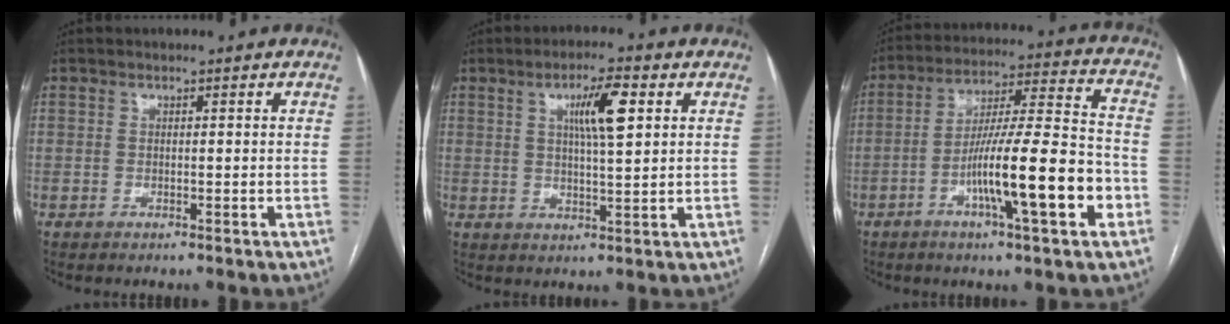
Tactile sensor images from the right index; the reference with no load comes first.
{"total": 7.0, "force": [2.5, 0.9, 6.5], "torque": [-0.115, 0.007, 0.042]}
{"total": 16.4, "force": [-5.7, 1.1, 15.4], "torque": [-0.256, 0.002, -0.093]}